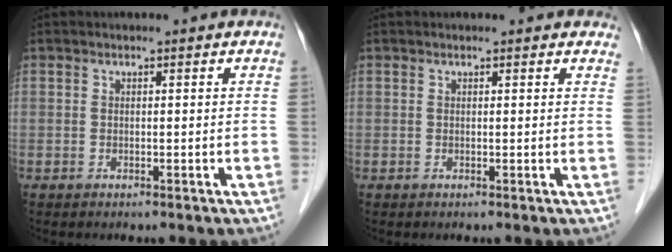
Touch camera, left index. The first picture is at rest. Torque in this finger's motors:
{"motor_torque": [0.45, -0.49, 0.02, -0.01]}